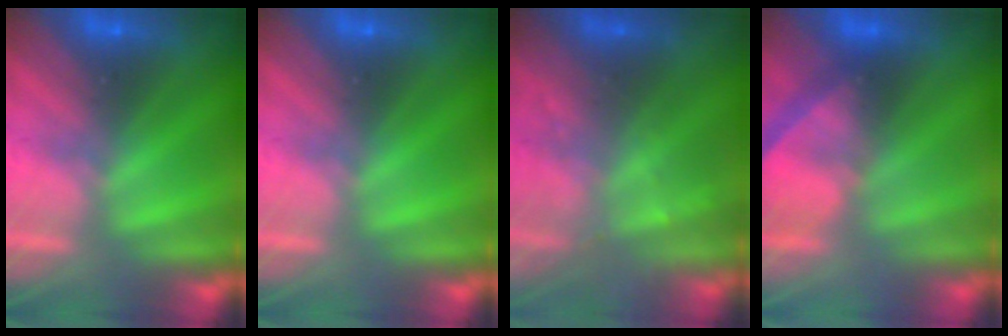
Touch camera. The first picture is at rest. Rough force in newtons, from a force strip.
{"total": 0.0}
{"total": 2.3}
{"total": 5.1}